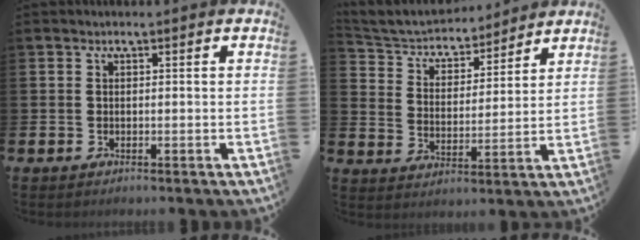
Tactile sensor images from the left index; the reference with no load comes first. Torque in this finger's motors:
{"motor_torque": [1.07, -1.07, 0.12, 0.07]}